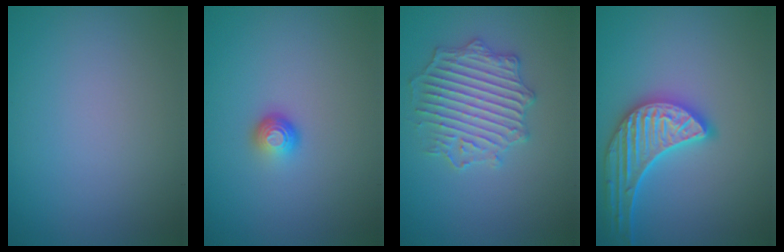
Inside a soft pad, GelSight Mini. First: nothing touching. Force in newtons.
{"total": 1.5, "press": 1.0, "slide": 1.1}
{"total": 4.0, "press": 4.0, "slide": 0.3}
{"total": 4.5, "press": 4.2, "slide": 1.5}